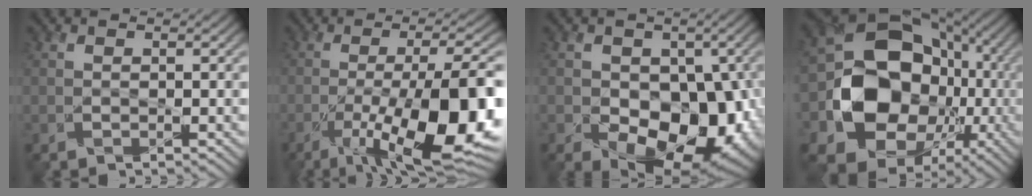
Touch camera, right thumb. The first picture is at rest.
{"total": 17.6, "force": [-5.9, 5.3, 15.7], "torque": [-0.223, -0.005, -0.088]}
{"total": 13.6, "force": [-3.0, 9.1, 9.8], "torque": [-0.130, -0.033, -0.042]}
{"total": 17.5, "force": [-2.7, 14.3, 9.7], "torque": [-0.183, -0.037, -0.039]}